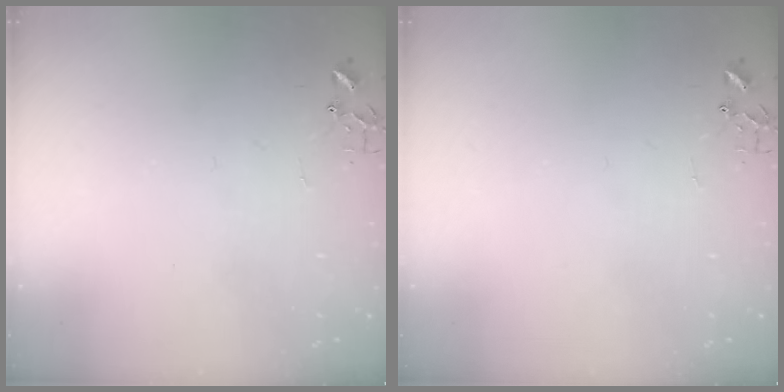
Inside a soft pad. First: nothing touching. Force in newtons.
{"total": 0.0}